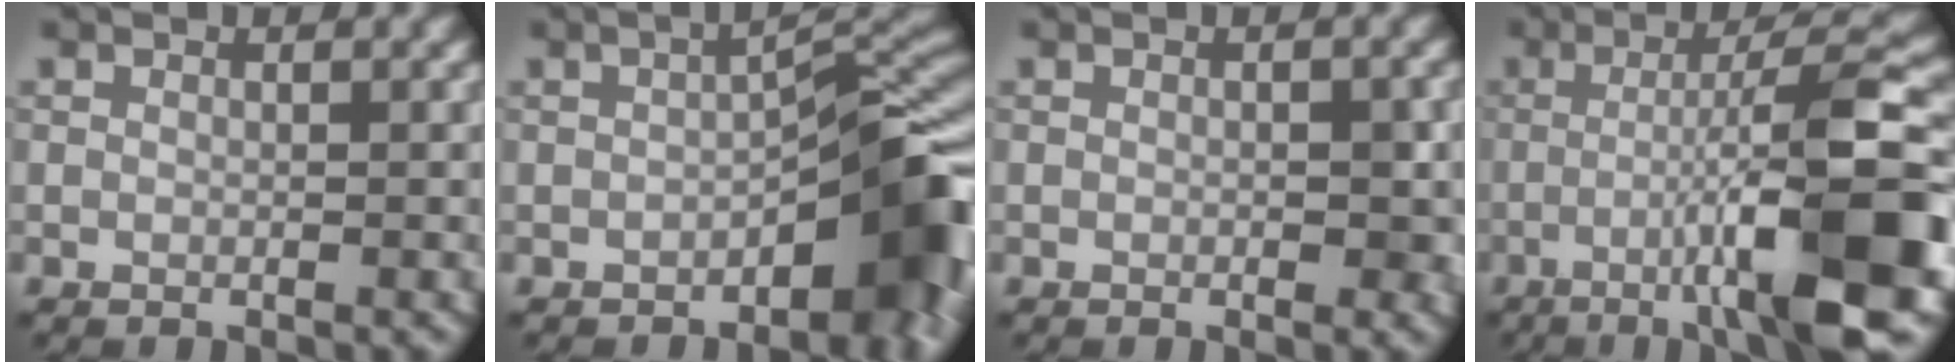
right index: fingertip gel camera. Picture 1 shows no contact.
{"total": 8.2, "force": [-3.0, 3.3, 6.9], "torque": [-0.064, 0.018, -0.053]}
{"total": 2.3, "force": [-0.4, 1.0, 2.0], "torque": [-0.021, 0.001, -0.005]}
{"total": 11.9, "force": [-3.1, 1.6, 11.4], "torque": [-0.154, 0.019, -0.049]}